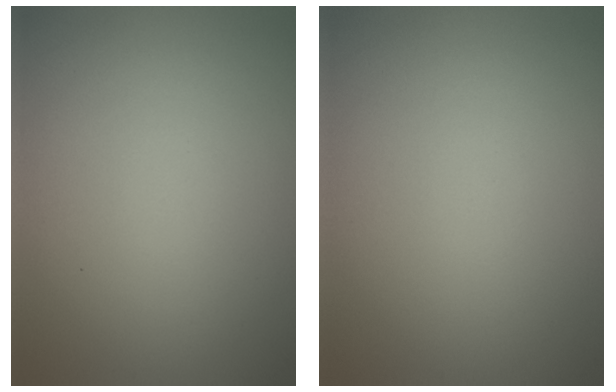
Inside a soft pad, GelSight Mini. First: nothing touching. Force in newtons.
{"total": 0.0}